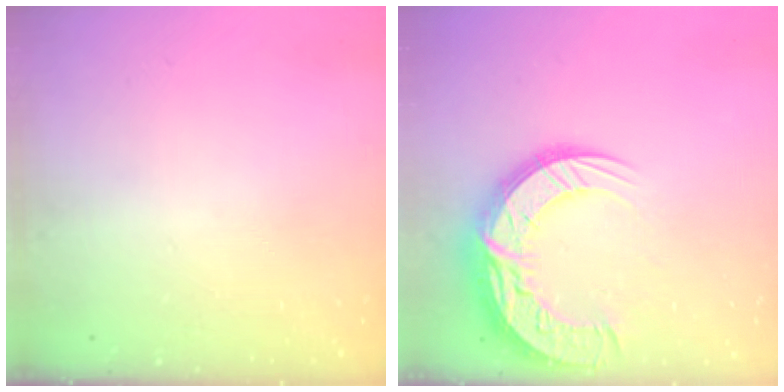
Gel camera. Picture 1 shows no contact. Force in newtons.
{"total": 18.8, "press": 18.7, "slide": 1.5}